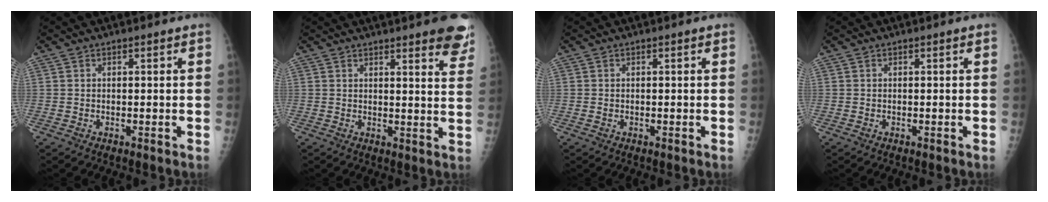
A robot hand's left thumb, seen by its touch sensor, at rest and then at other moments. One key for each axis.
{"total": 9.7, "fx": 7.2, "fy": 1.8, "fz": 6.2, "tx": -0.047, "ty": -0.031, "tz": 0.070}
{"total": 0.6, "fx": -0.2, "fy": 0.5, "fz": 0.2, "tx": -0.006, "ty": 0.008, "tz": 0.000}
{"total": 0.0}